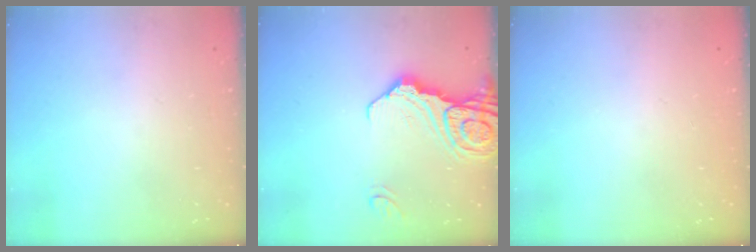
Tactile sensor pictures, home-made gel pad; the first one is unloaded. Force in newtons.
{"total": 15.8, "press": 15.7, "slide": 2.0}
{"total": 0.0}